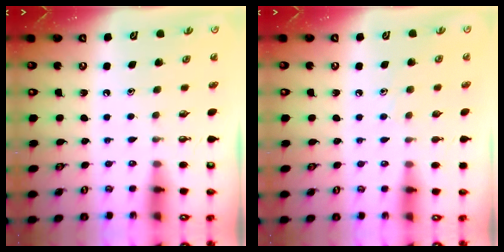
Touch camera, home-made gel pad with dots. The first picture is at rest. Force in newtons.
{"total": 4.2, "press": 4.2, "slide": 0.5}